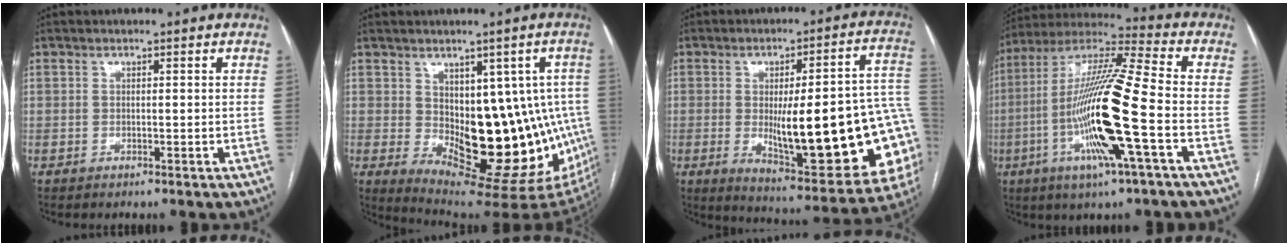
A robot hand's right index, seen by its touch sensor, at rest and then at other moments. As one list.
[{"total": 19.6, "force": [-1.5, 9.2, 17.2], "torque": [-0.172, 0.012, 0.011]}, {"total": 26.8, "force": [-3.3, 5.9, 26.0], "torque": [-0.272, 0.006, -0.026]}, {"total": 18.6, "force": [-4.7, 0.2, 18.0], "torque": [-0.360, -0.009, -0.095]}]